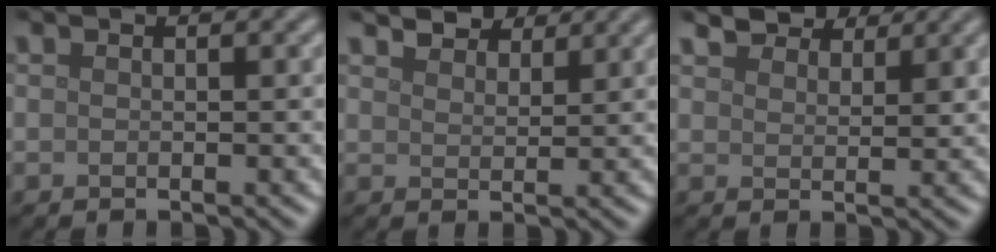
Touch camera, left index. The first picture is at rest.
{"total": 4.0, "force": [3.7, 1.1, 1.1], "torque": [-0.026, -0.001, 0.067]}
{"total": 4.4, "force": [3.9, 1.5, 1.4], "torque": [-0.029, 0.001, 0.067]}